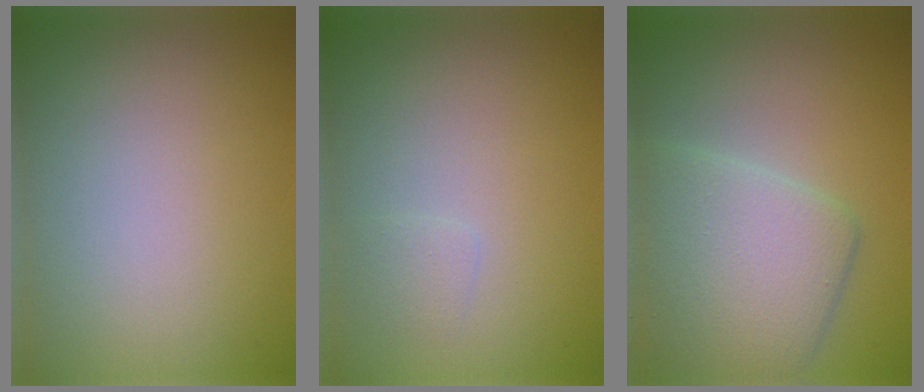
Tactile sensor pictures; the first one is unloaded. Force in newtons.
{"total": 0.8, "press": 0.8, "slide": 0.1}
{"total": 6.2, "press": 6.2, "slide": 0.1}